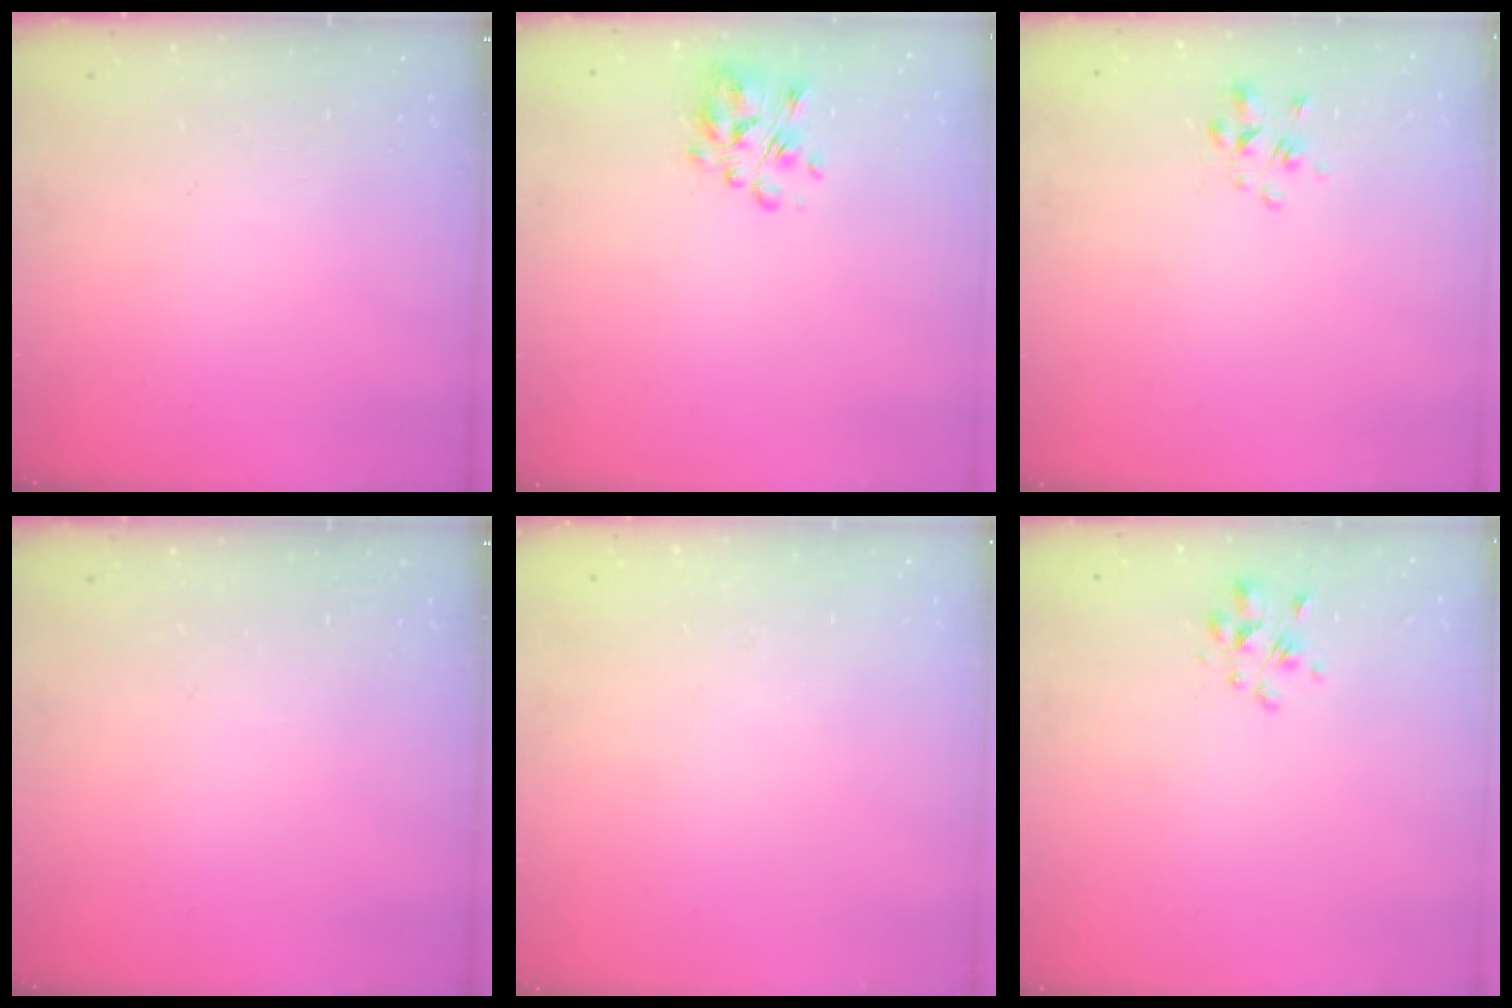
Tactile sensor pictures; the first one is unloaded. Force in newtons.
{"total": 4.8, "press": 4.6, "slide": 1.4}
{"total": 2.0, "press": 1.8, "slide": 0.9}
{"total": 0.0}
{"total": 1.7, "press": 1.7, "slide": 0.2}
{"total": 2.4, "press": 2.3, "slide": 0.7}